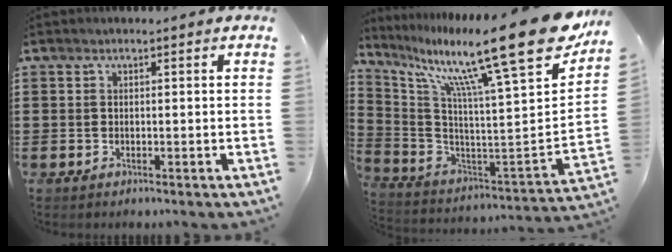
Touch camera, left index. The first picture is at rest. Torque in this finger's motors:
{"motor_torque": [1.21, -0.93, 1.05, 0.21]}